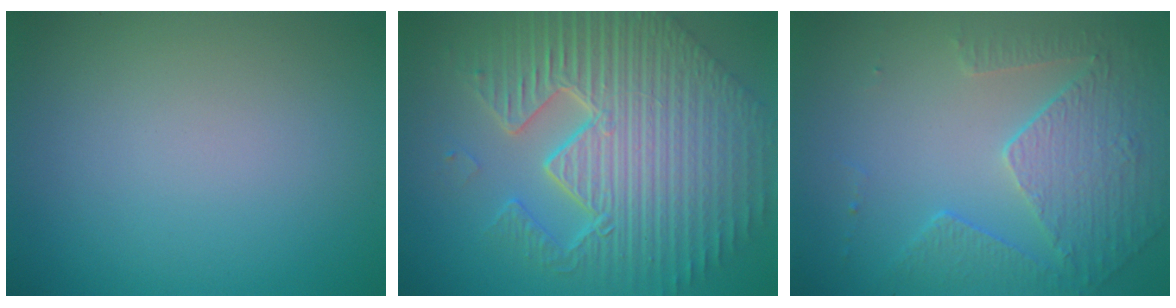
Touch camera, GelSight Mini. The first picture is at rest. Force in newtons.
{"total": 11.7, "press": 7.5, "slide": 9.0}
{"total": 5.1, "press": 3.7, "slide": 3.6}